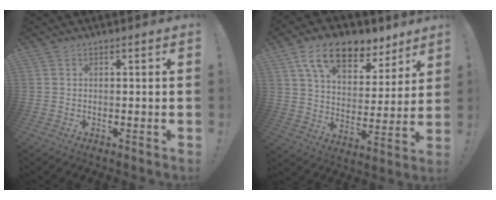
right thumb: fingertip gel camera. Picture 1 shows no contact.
{"total": 16.2, "force": [10.2, 8.4, 9.3], "torque": [-0.164, -0.054, 0.183]}